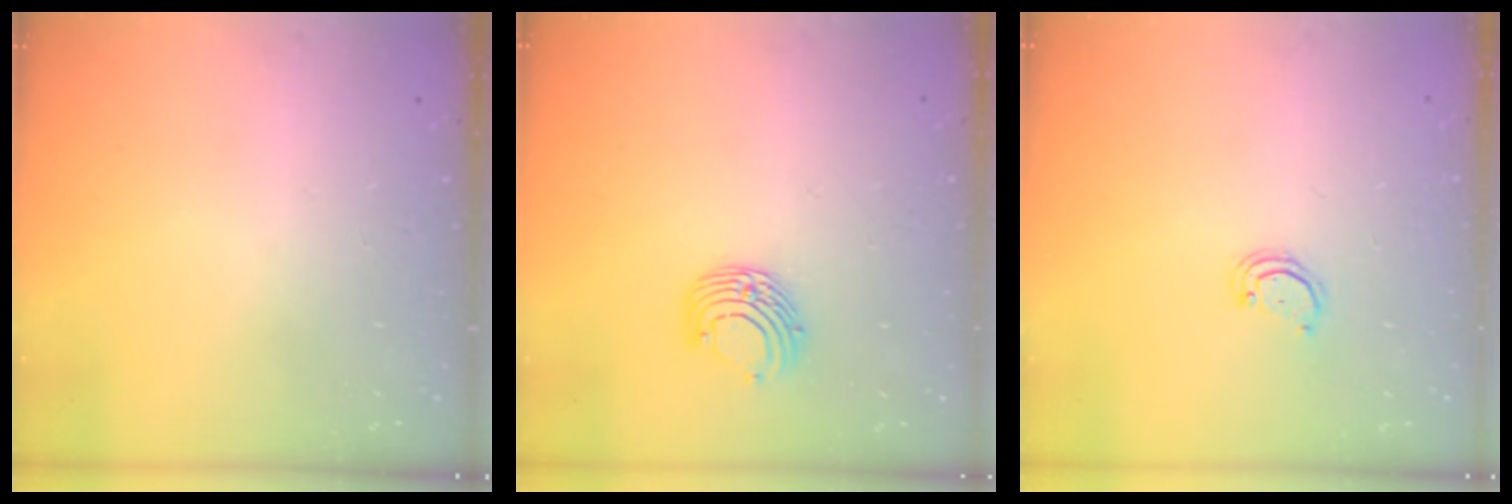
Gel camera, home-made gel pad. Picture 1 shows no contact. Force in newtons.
{"total": 8.2, "press": 8.2, "slide": 0.8}
{"total": 2.4, "press": 2.4, "slide": 0.2}